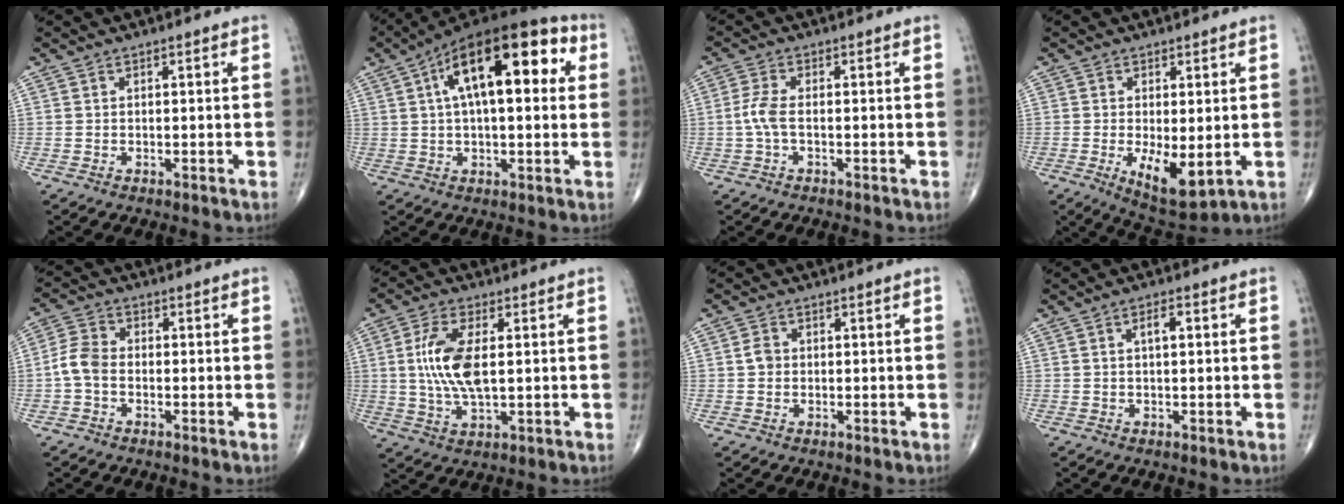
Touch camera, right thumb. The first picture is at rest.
{"total": 20.5, "force": [5.7, 8.8, 17.6], "torque": [-0.263, 0.028, 0.080]}
{"total": 3.5, "force": [-0.6, 1.3, 3.2], "torque": [-0.083, 0.001, -0.017]}
{"total": 8.9, "force": [-1.6, 3.6, 8.0], "torque": [-0.122, -0.025, -0.014]}
{"total": 5.1, "force": [-1.2, 3.6, 3.5], "torque": [-0.070, 0.015, -0.034]}
{"total": 10.6, "force": [1.1, 4.5, 9.5], "torque": [-0.202, -0.007, 0.024]}
{"total": 2.1, "force": [0.1, 1.8, 1.1], "torque": [-0.014, 0.004, -0.001]}
{"total": 2.5, "force": [0.6, 0.9, 2.2], "torque": [-0.038, 0.002, 0.008]}